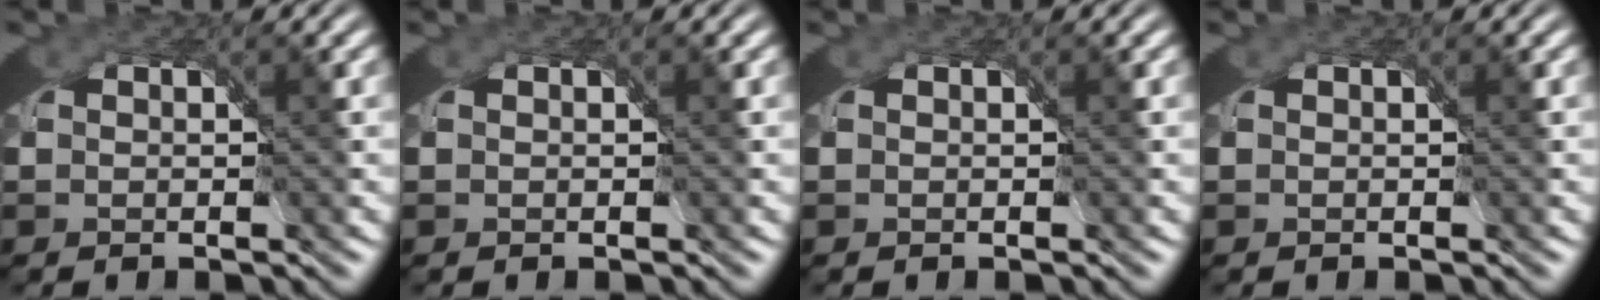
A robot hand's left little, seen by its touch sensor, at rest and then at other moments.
{"total": 0.0}
{"total": 0.0}
{"total": 0.0}